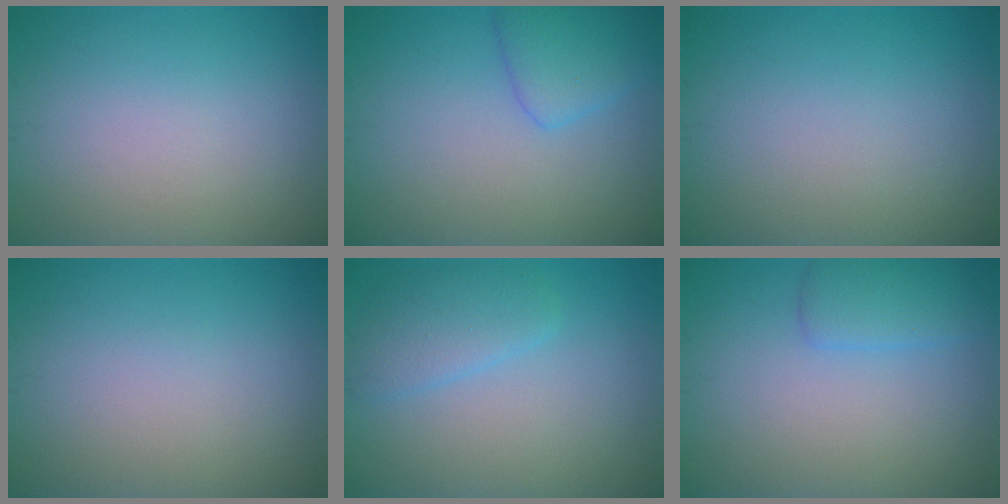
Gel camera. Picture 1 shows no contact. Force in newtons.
{"total": 2.8, "press": 2.8, "slide": 0.2}
{"total": 0.0}
{"total": 0.0}
{"total": 2.7, "press": 2.7, "slide": 0.1}
{"total": 2.4, "press": 2.4, "slide": 0.1}